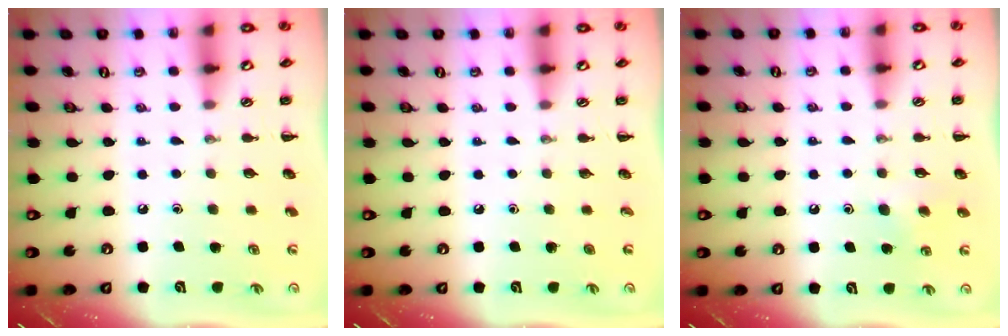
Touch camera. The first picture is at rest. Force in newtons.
{"total": 0.0}
{"total": 4.9, "press": 4.7, "slide": 1.3}